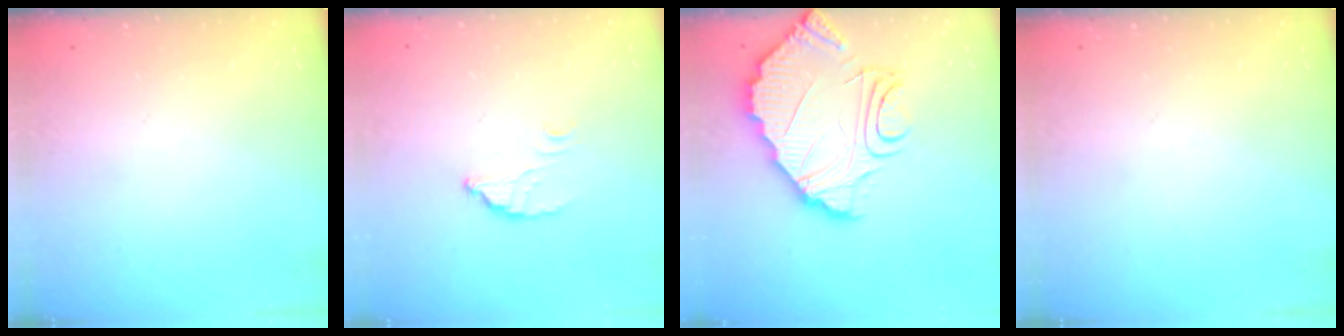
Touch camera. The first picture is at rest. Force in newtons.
{"total": 3.1, "press": 3.1, "slide": 0.4}
{"total": 10.0, "press": 9.9, "slide": 1.0}
{"total": 0.0}